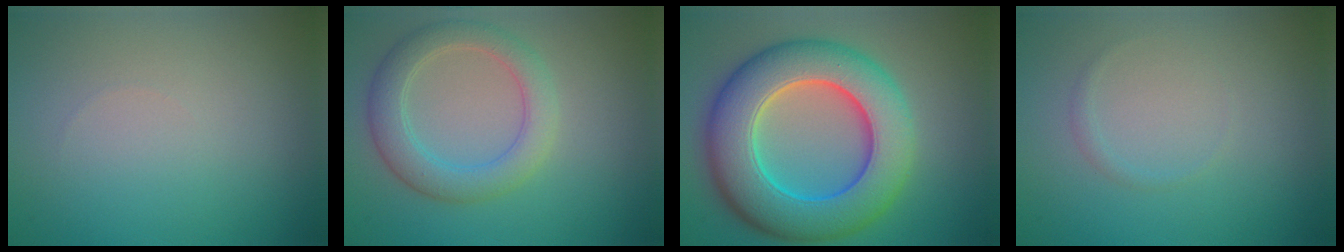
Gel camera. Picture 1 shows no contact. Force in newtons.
{"total": 4.1, "press": 4.1, "slide": 0.1}
{"total": 11.3, "press": 11.3, "slide": 0.4}
{"total": 0.6, "press": 0.6, "slide": 0.0}